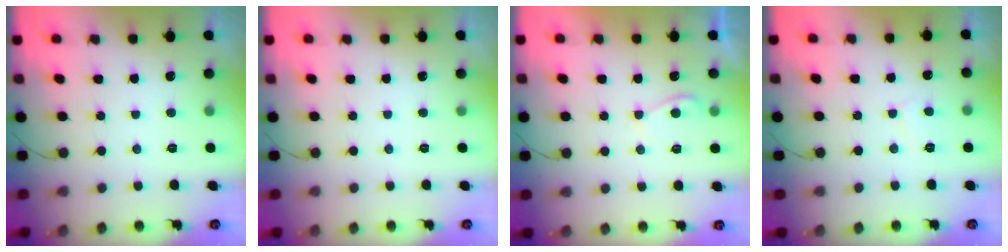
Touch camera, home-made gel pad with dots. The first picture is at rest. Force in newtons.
{"total": 0.0}
{"total": 3.0, "press": 3.0, "slide": 0.4}
{"total": 3.0, "press": 3.0, "slide": 0.2}